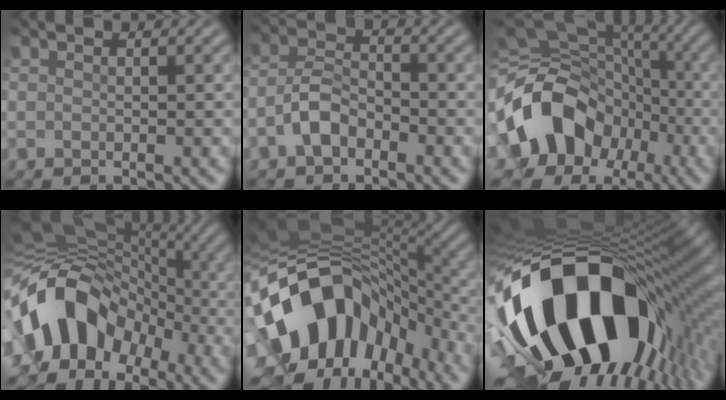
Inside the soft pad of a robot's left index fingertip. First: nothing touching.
{"total": 2.9, "force": [-1.8, 1.4, 1.9], "torque": [-0.038, 0.013, -0.042]}
{"total": 13.5, "force": [-3.7, 10.4, 7.8], "torque": [-0.168, -0.015, -0.063]}
{"total": 13.7, "force": [-4.5, 10.1, 8.2], "torque": [-0.156, -0.004, -0.088]}
{"total": 16.2, "force": [-3.9, 11.0, 11.3], "torque": [-0.207, -0.006, -0.055]}
{"total": 19.4, "force": [-4.7, 11.2, 15.2], "torque": [-0.286, -0.044, -0.053]}